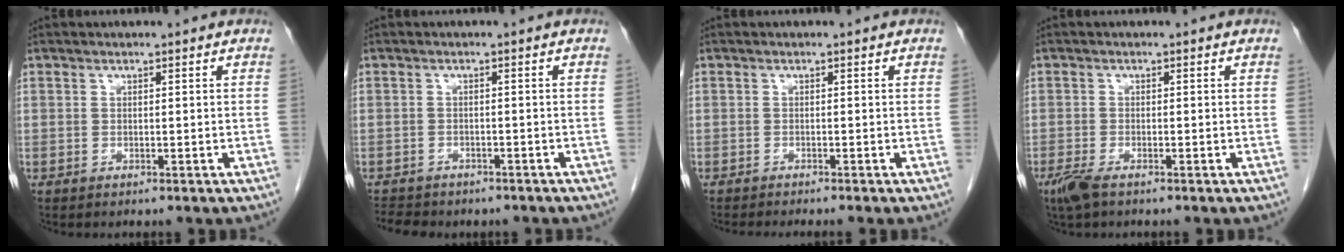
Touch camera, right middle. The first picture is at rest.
{"total": 6.2, "force": [-5.2, 2.7, 2.1], "torque": [-0.037, 0.002, -0.067]}
{"total": 3.6, "force": [-3.1, -0.4, 1.8], "torque": [-0.013, -0.003, -0.047]}
{"total": 2.9, "force": [-2.0, 0.7, 2.0], "torque": [-0.047, -0.008, -0.039]}